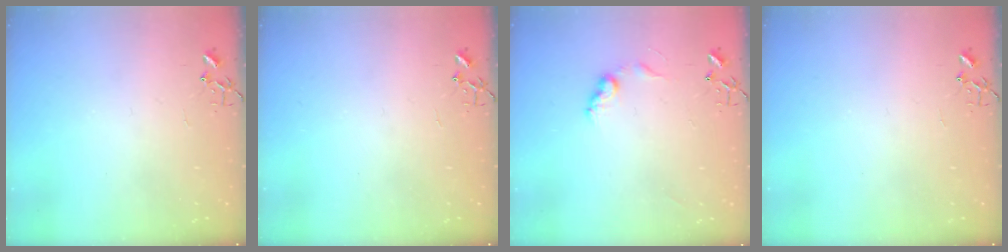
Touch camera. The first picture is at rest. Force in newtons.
{"total": 0.0}
{"total": 7.9, "press": 7.9, "slide": 0.5}
{"total": 0.0}